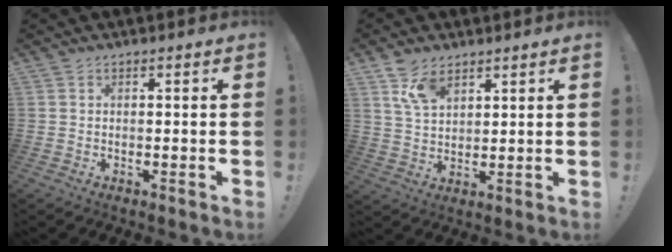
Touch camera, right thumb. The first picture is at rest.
{"total": 8.1, "force": [5.2, 4.2, 4.4], "torque": [-0.092, -0.014, 0.102]}